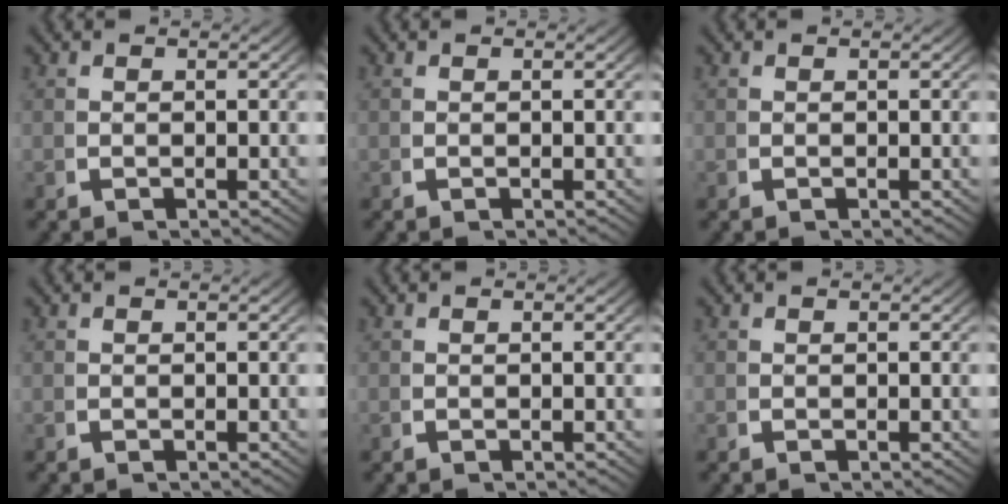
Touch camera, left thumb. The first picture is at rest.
{"total": 0.0}
{"total": 0.0}
{"total": 0.0}
{"total": 0.0}
{"total": 0.0}